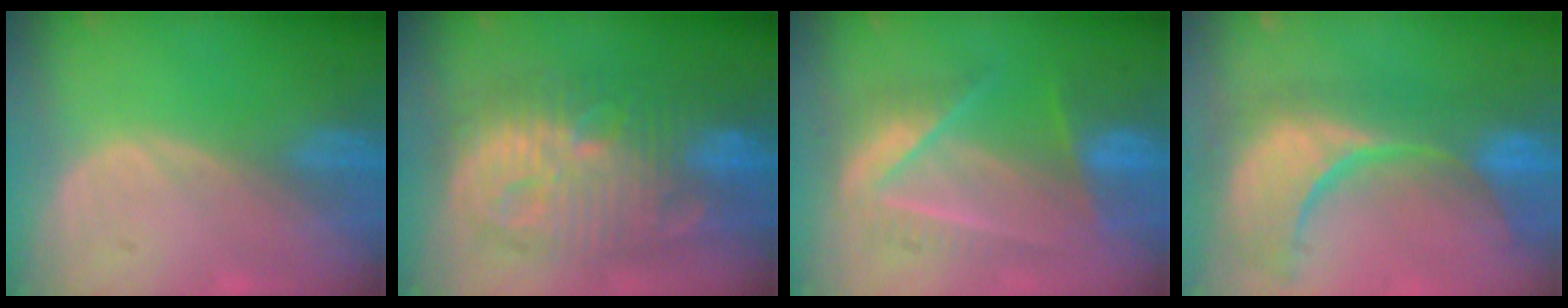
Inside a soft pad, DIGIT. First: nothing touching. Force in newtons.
{"total": 13.8, "press": 13.7, "slide": 1.3}
{"total": 7.5, "press": 7.4, "slide": 1.1}
{"total": 14.0, "press": 12.0, "slide": 7.3}